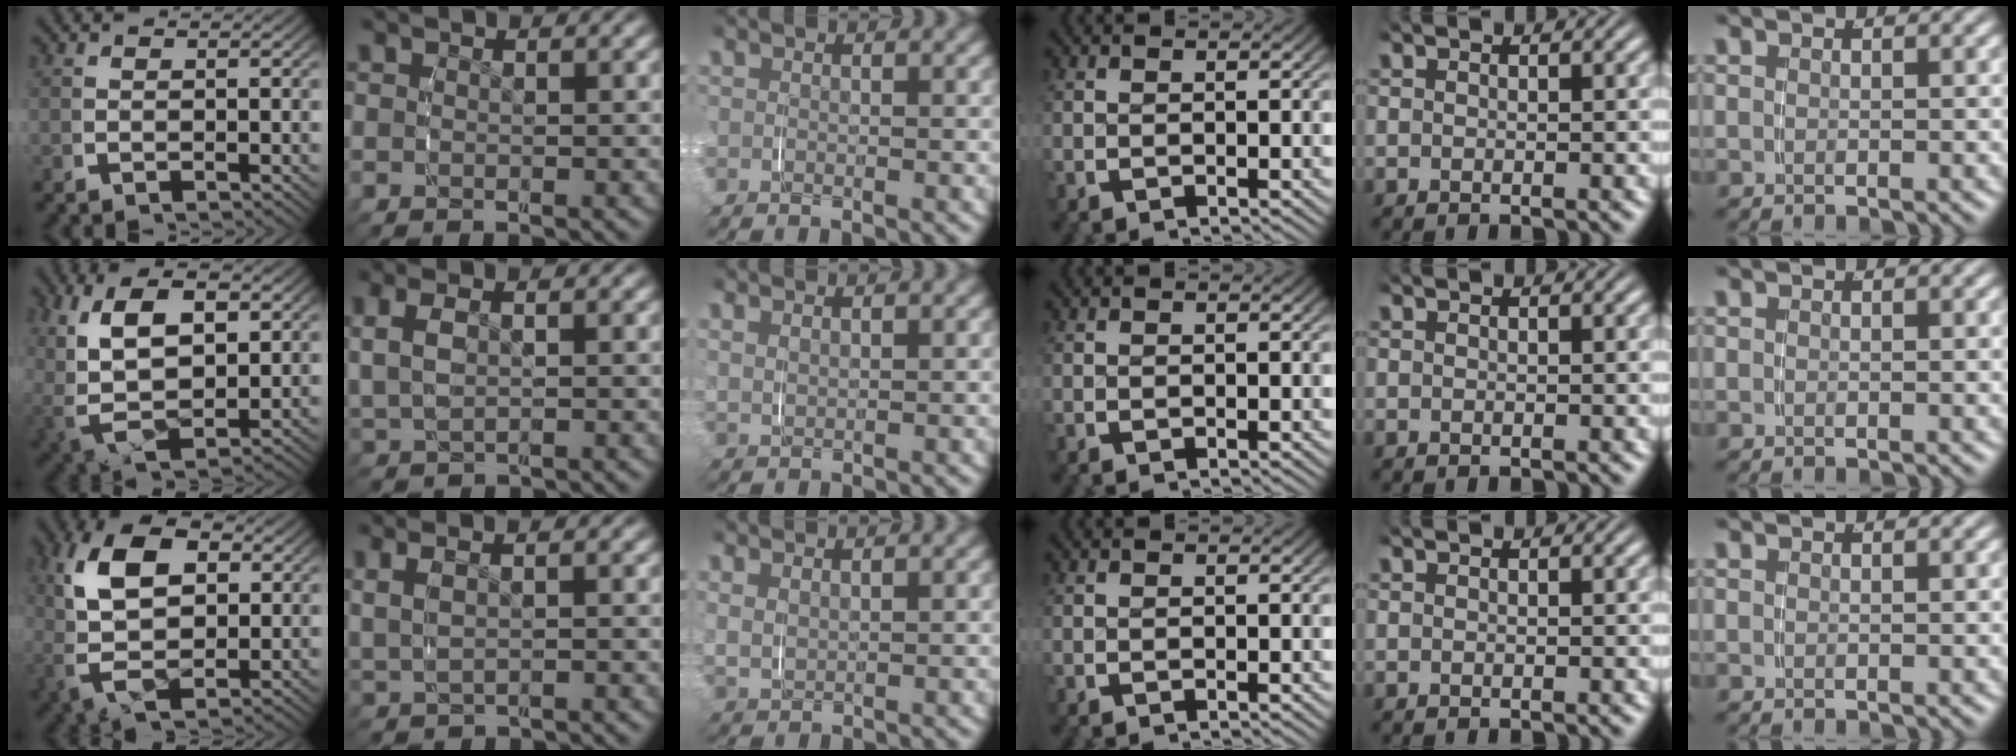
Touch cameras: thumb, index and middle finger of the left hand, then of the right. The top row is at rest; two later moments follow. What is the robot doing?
{"motion": "grasp_and_lifting", "object": "jacket"}